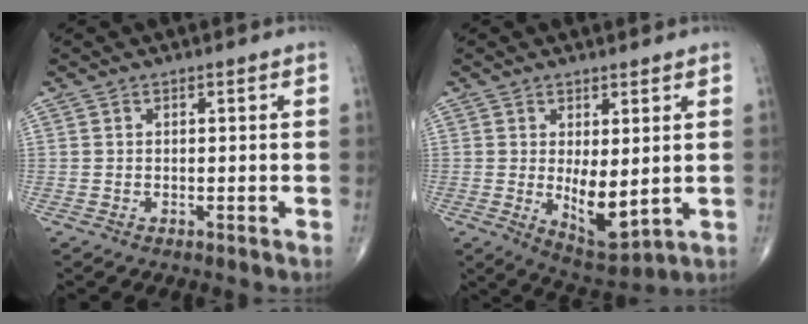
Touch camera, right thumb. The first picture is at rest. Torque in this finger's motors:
{"motor_torque": [2.38, 2.62, 1.11, -0.71, 0.12]}